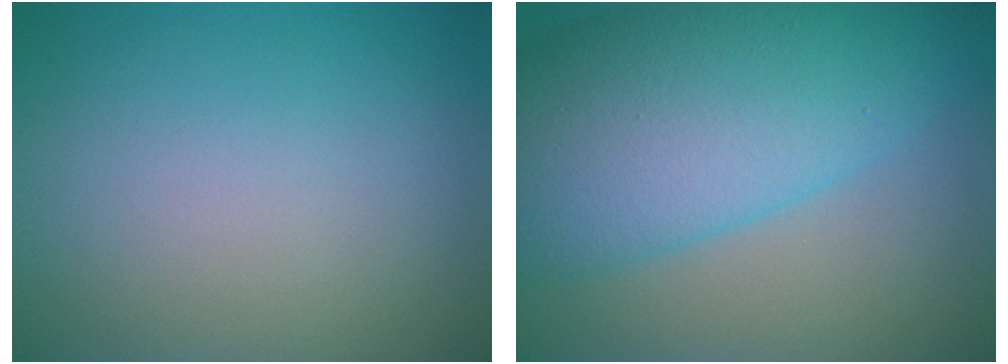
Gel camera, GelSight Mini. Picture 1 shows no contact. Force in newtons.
{"total": 12.1, "press": 12.1, "slide": 0.1}